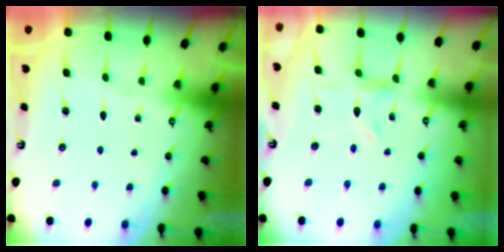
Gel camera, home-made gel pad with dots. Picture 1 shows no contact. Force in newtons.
{"total": 1.9, "press": 1.9, "slide": 0.4}